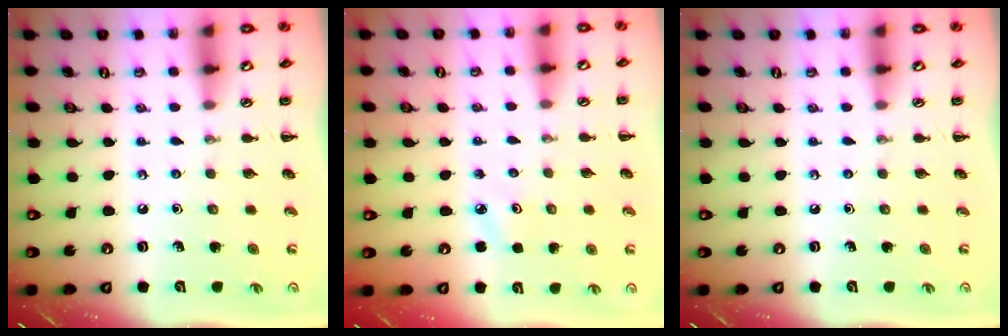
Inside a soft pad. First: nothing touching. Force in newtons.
{"total": 2.7, "press": 2.5, "slide": 0.8}
{"total": 0.0}